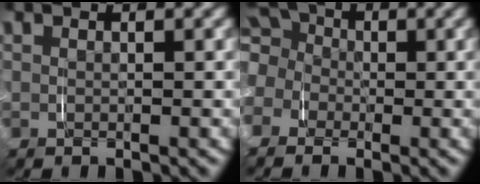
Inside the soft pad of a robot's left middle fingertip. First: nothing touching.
{"total": 9.3, "force": [-0.5, 8.6, 3.5], "torque": [-0.099, -0.006, -0.032]}